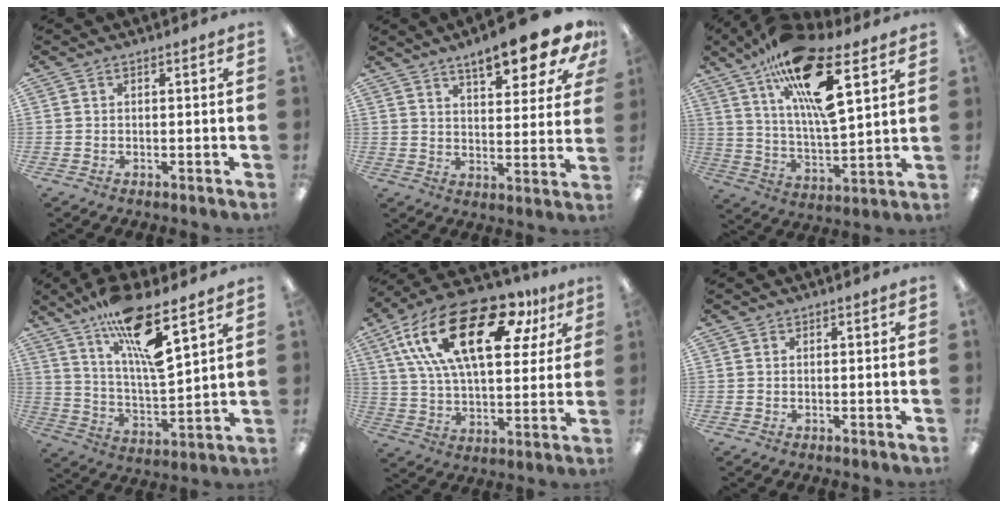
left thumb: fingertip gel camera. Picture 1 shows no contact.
{"total": 14.2, "force": [10.2, 4.0, 9.1], "torque": [-0.128, -0.056, 0.164]}
{"total": 20.1, "force": [11.8, 6.0, 15.1], "torque": [-0.265, -0.058, 0.190]}
{"total": 16.8, "force": [11.1, 3.6, 12.0], "torque": [-0.214, -0.058, 0.181]}
{"total": 25.5, "force": [12.4, 11.6, 19.1], "torque": [-0.349, -0.042, 0.205]}
{"total": 0.0}